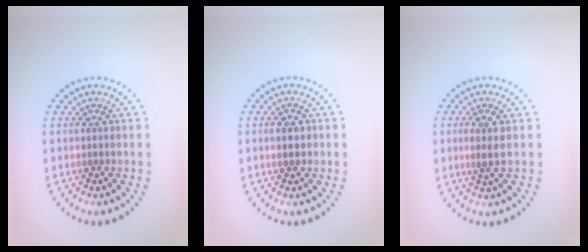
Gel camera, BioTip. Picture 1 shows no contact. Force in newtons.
{"total": 2.1, "press": 2.1, "slide": 0.1}
{"total": 1.8, "press": 1.5, "slide": 0.9}